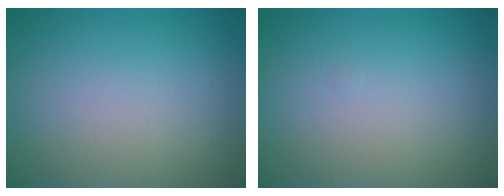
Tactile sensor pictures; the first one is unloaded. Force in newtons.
{"total": 0.0}